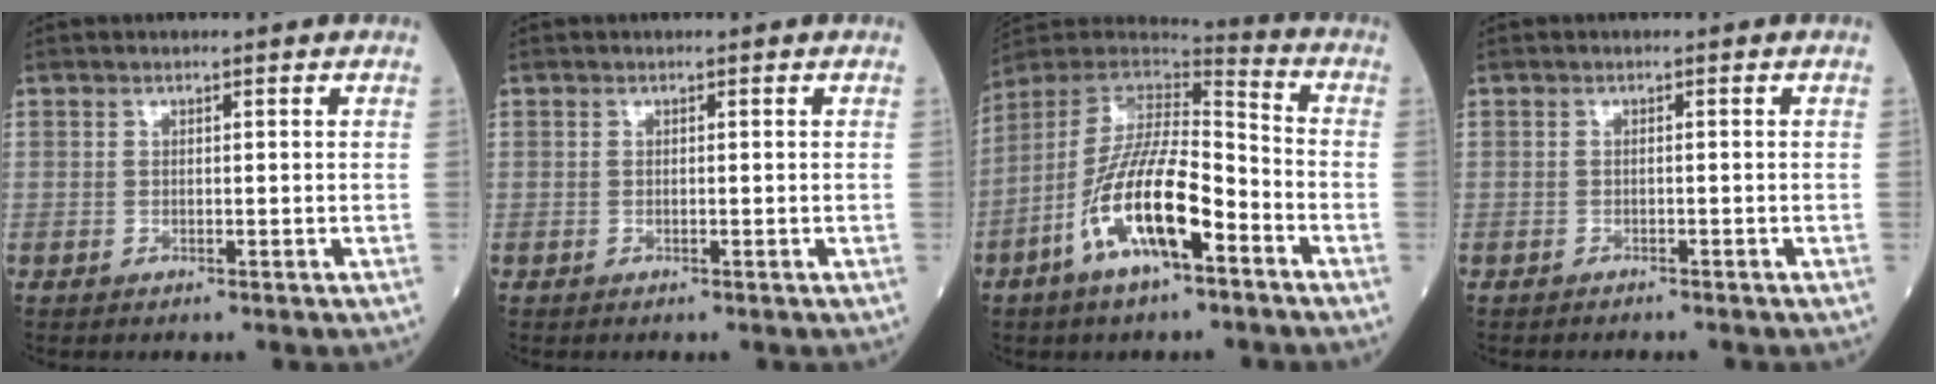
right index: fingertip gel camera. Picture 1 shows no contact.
{"total": 0.0}
{"total": 15.6, "force": [-6.8, 3.9, 13.5], "torque": [-0.263, 0.002, -0.122]}
{"total": 1.7, "force": [-1.6, 0.4, 0.5], "torque": [-0.012, -0.002, -0.018]}